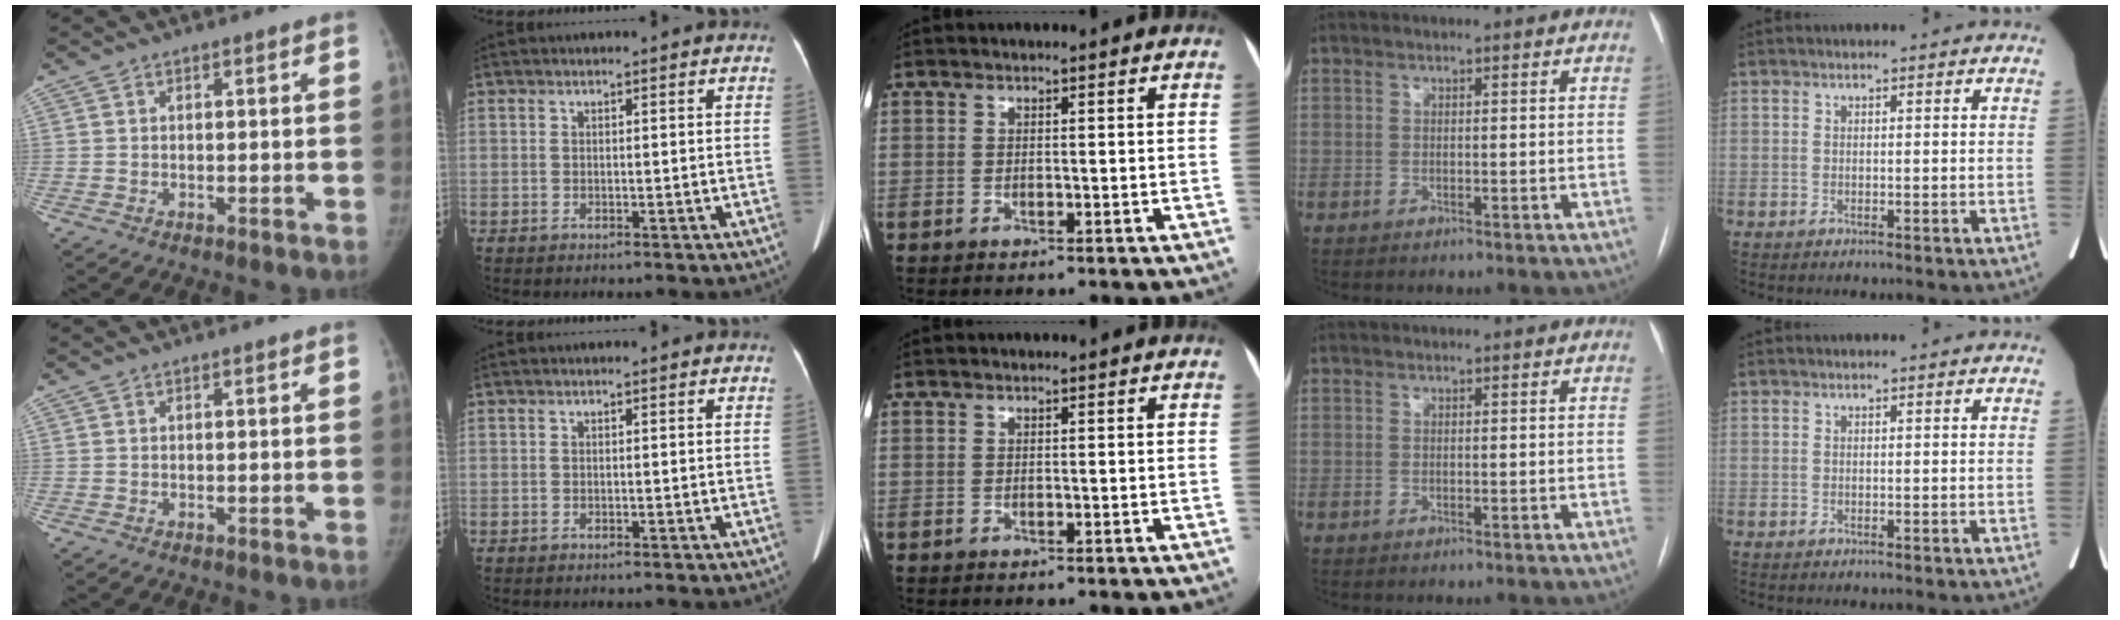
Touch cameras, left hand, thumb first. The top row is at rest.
{}